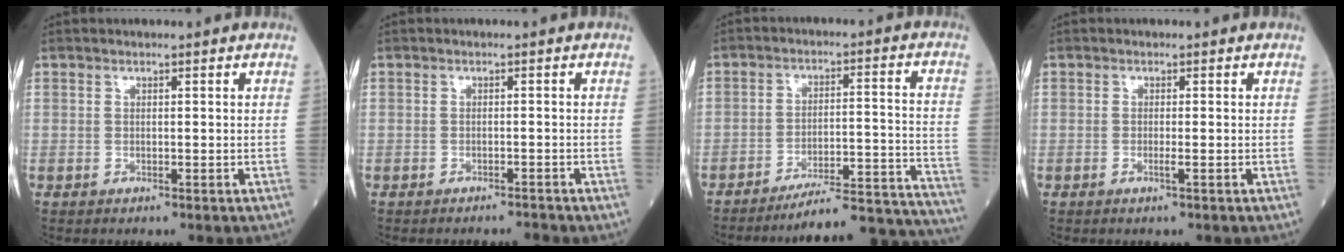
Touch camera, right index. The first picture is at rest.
{"total": 1.3, "force": [-1.3, -0.2, -0.1], "torque": [0.000, -0.005, -0.014]}
{"total": 19.0, "force": [-16.0, 3.6, 9.6], "torque": [-0.055, 0.058, -0.221]}
{"total": 1.0, "force": [-0.3, -0.1, 1.0], "torque": [-0.020, -0.002, -0.007]}